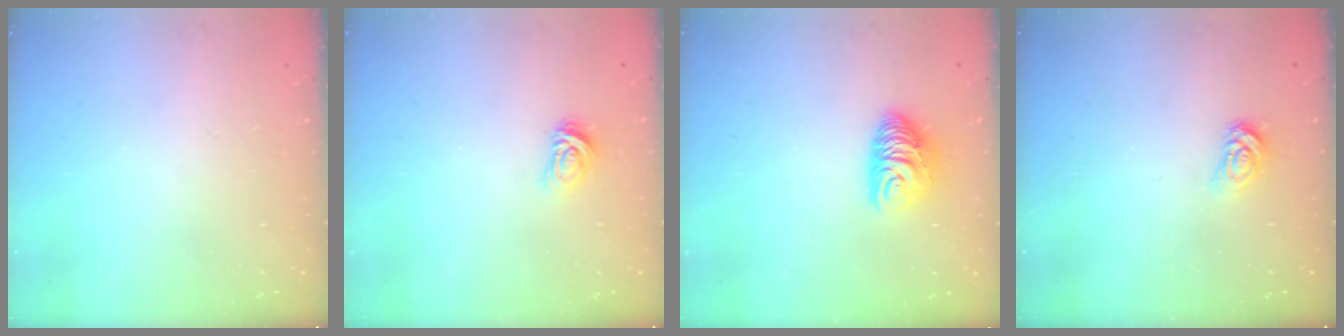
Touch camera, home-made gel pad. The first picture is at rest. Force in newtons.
{"total": 4.1, "press": 4.1, "slide": 0.6}
{"total": 8.4, "press": 8.4, "slide": 0.8}
{"total": 4.4, "press": 4.4, "slide": 0.6}